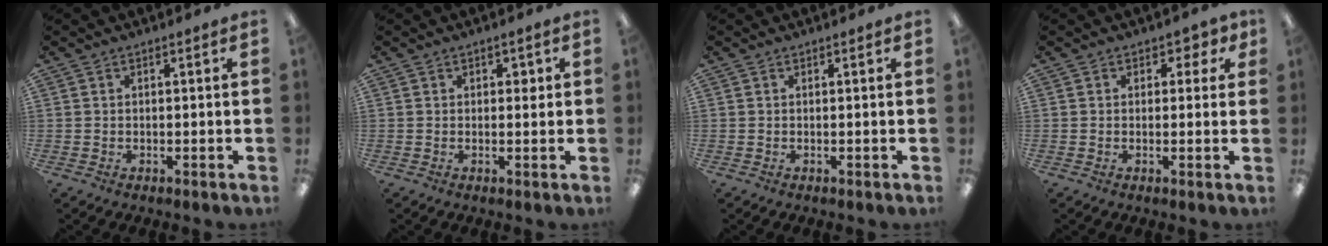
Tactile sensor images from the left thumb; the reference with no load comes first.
{"total": 1.8, "force": [0.6, 1.1, 1.2], "torque": [-0.016, 0.003, 0.008]}
{"total": 0.0}
{"total": 2.3, "force": [0.6, 1.9, 1.1], "torque": [-0.008, 0.002, 0.007]}